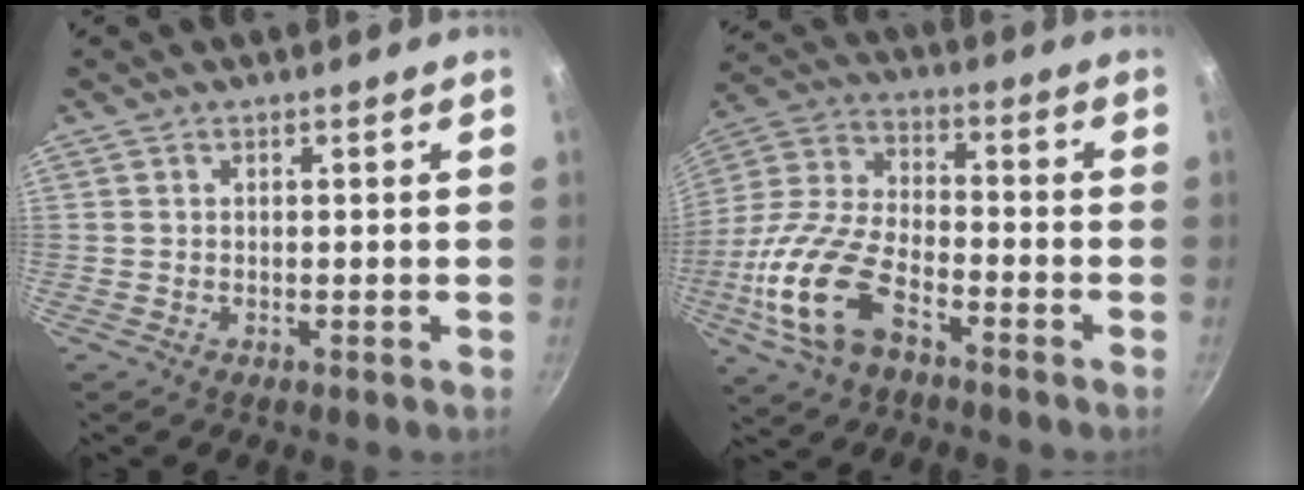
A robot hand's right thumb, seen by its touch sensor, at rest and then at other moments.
{"total": 17.3, "force": [-7.7, 8.6, 12.9], "torque": [-0.262, 0.035, -0.163]}